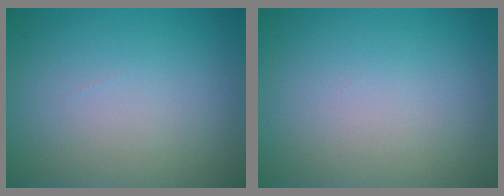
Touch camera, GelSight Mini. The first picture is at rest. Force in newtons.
{"total": 0.0}